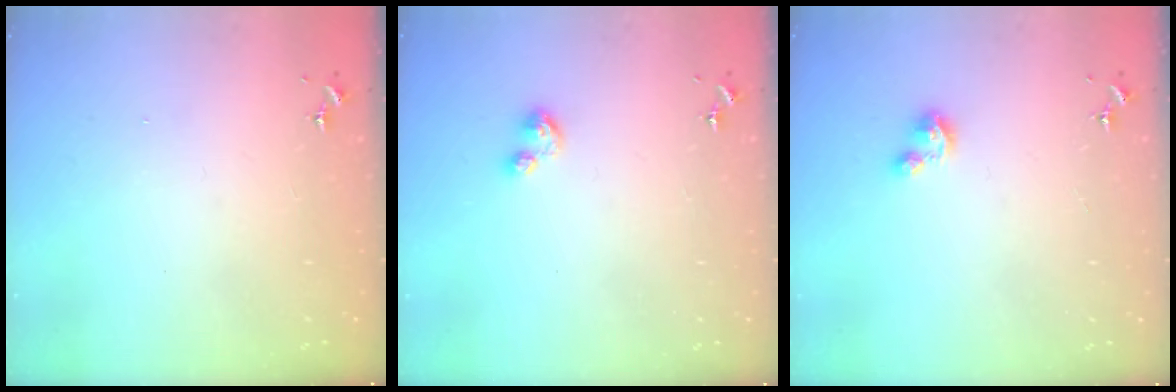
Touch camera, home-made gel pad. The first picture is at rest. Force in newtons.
{"total": 5.2, "press": 5.2, "slide": 0.8}
{"total": 3.5, "press": 3.5, "slide": 0.3}